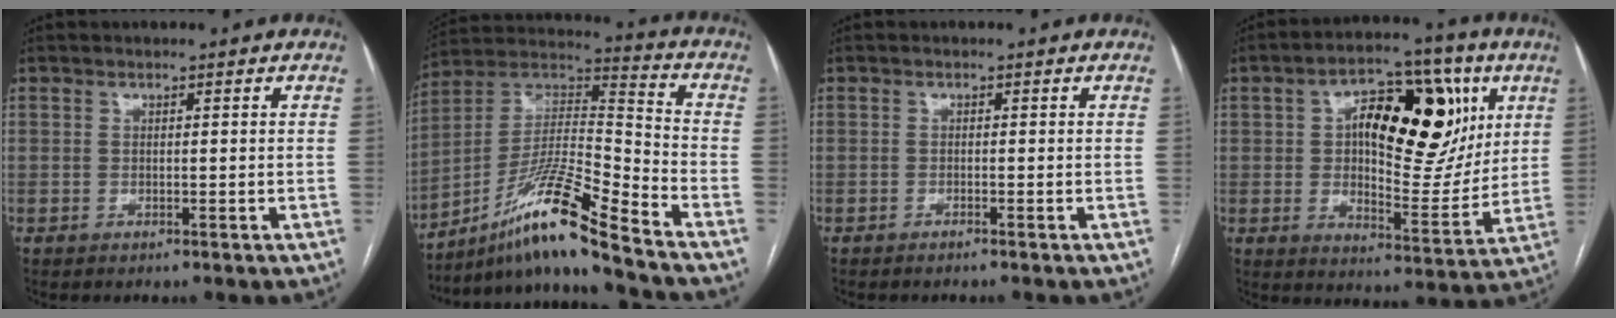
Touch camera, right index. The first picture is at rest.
{"total": 15.2, "force": [-11.2, -0.9, 10.3], "torque": [-0.195, 0.016, -0.201]}
{"total": 0.6, "force": [-0.5, -0.1, 0.2], "torque": [-0.006, 0.000, -0.011]}
{"total": 19.9, "force": [5.7, 8.6, 17.0], "torque": [-0.249, 0.030, 0.089]}